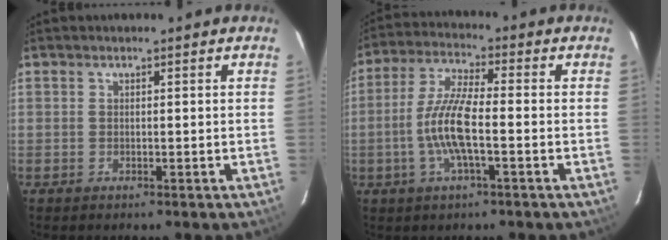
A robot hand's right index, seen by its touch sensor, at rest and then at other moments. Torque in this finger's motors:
{"motor_torque": [1.33, -0.38, 0.47, 0.11]}